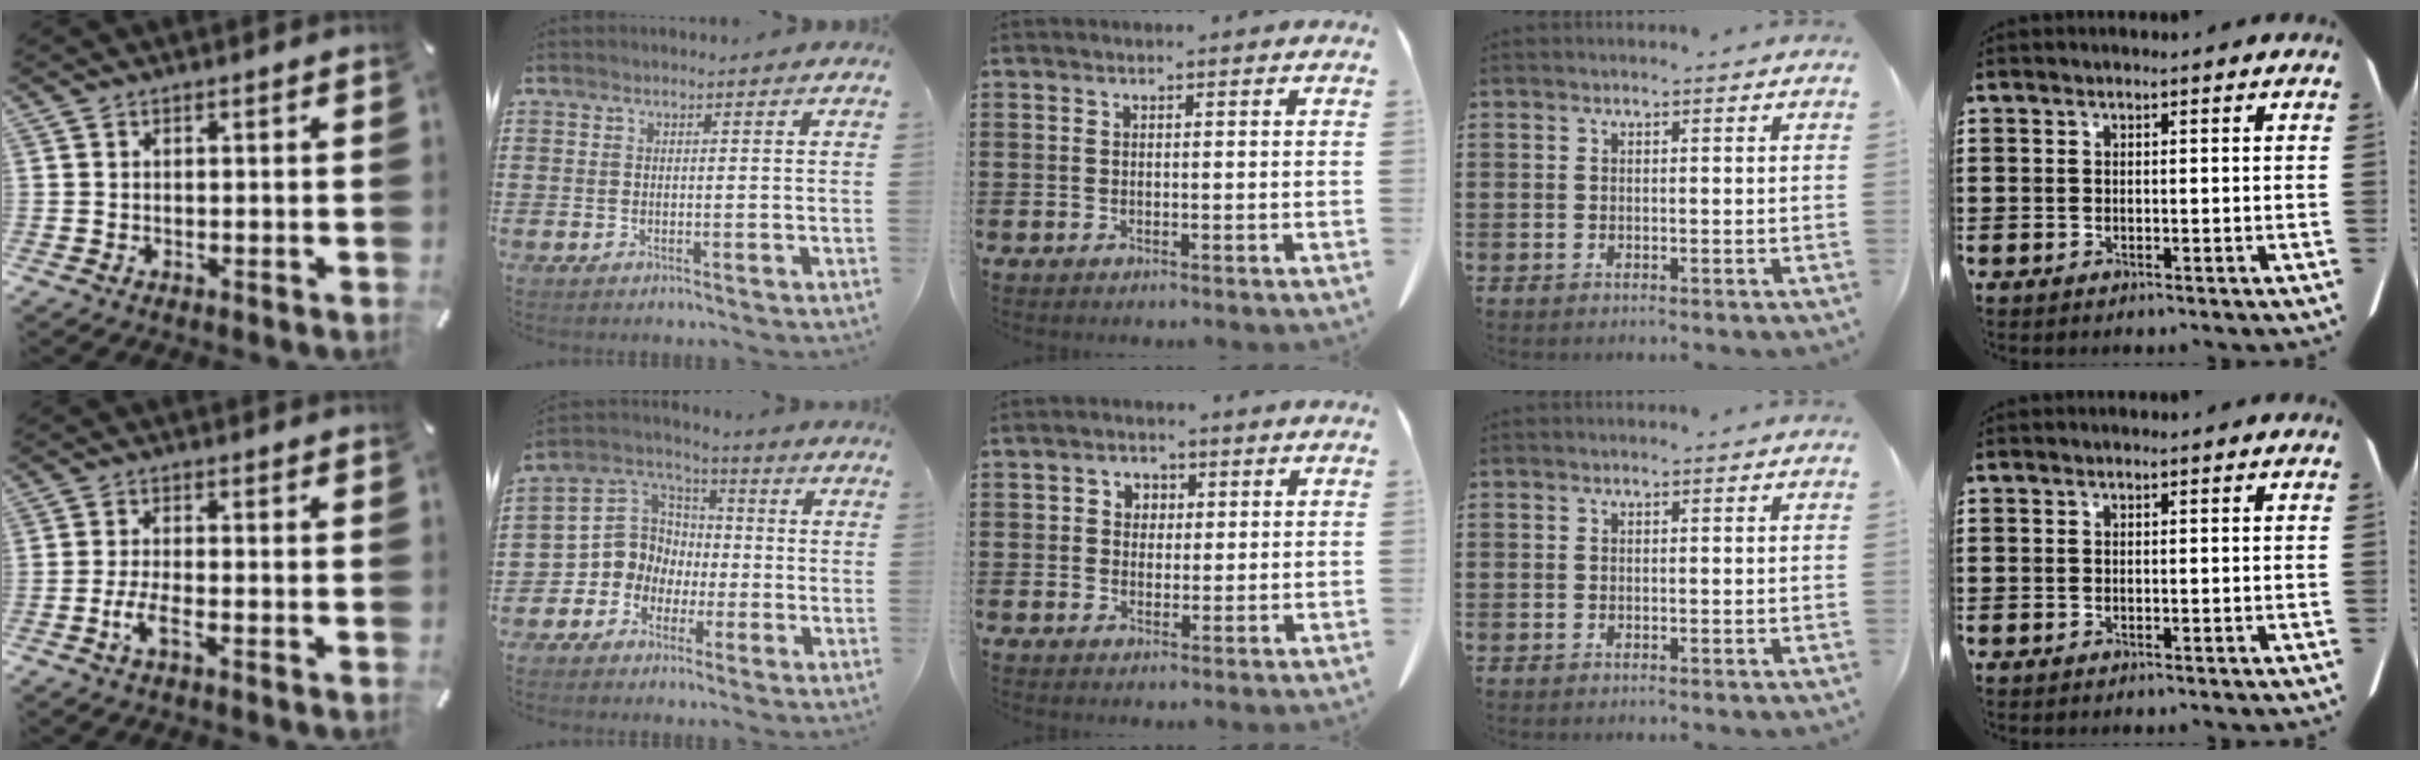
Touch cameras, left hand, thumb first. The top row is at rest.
{"thumb": {"total": 4.7, "force": [-2.3, 1.2, 4.0], "torque": [-0.093, -0.006, -0.045]}, "index": {"total": 8.2, "force": [-2.2, 7.7, 2.0], "torque": [-0.093, 0.003, -0.049]}, "middle": {"total": 2.4, "force": [0.7, 2.2, 0.7], "torque": [-0.024, 0.009, 0.011]}}